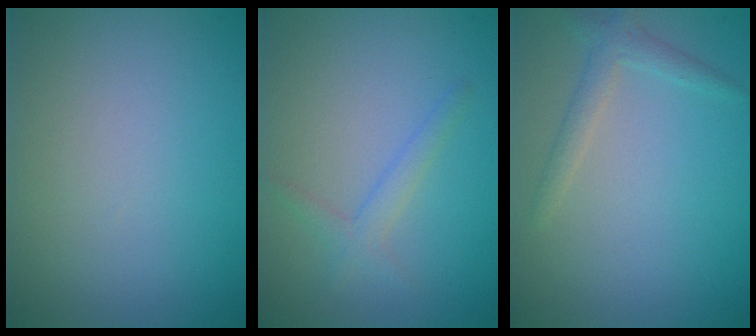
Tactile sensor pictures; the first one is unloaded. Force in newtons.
{"total": 1.6, "press": 1.6, "slide": 0.1}
{"total": 1.8, "press": 1.8, "slide": 0.1}